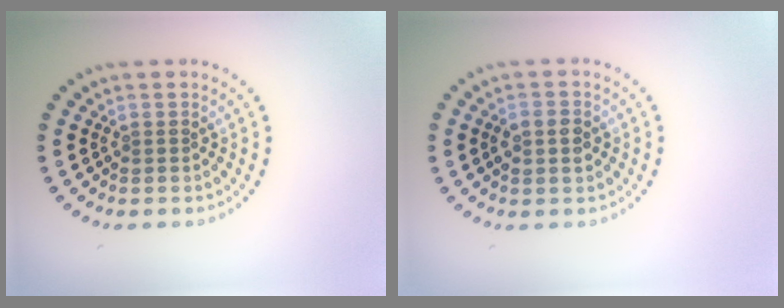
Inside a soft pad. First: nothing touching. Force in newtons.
{"total": 2.7, "press": 2.7, "slide": 0.0}